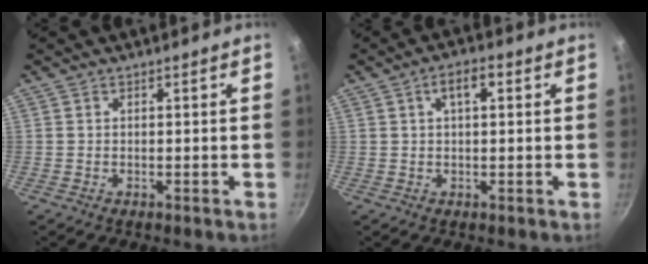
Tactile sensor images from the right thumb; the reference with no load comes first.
{"total": 4.3, "force": [1.4, 2.0, 3.6], "torque": [-0.052, 0.012, 0.020]}